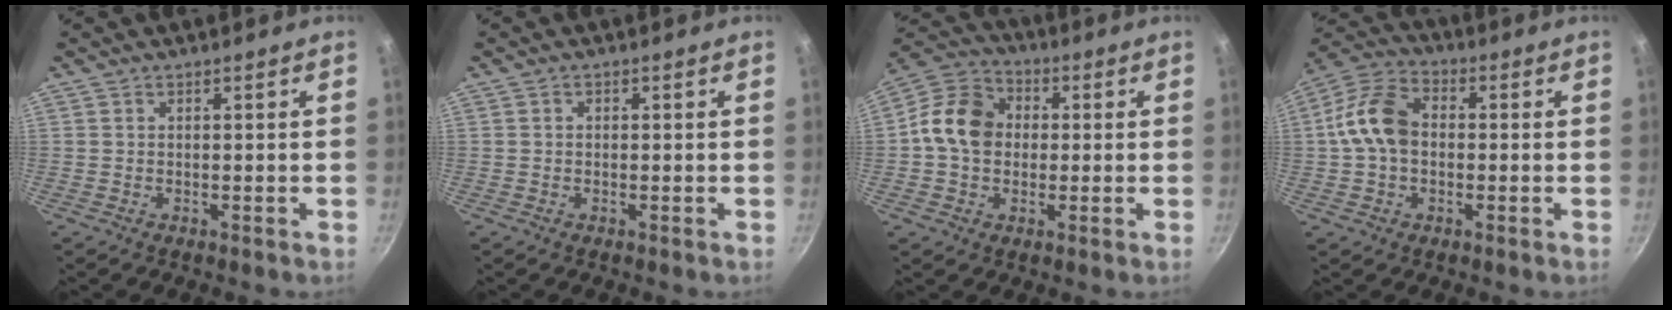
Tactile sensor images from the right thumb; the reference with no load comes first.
{"total": 0.7, "force": [-0.1, 0.6, 0.3], "torque": [-0.005, 0.004, -0.001]}
{"total": 11.8, "force": [0.2, 9.7, 6.9], "torque": [-0.087, 0.024, -0.019]}
{"total": 11.2, "force": [0.0, 8.0, 7.8], "torque": [-0.125, 0.032, -0.018]}